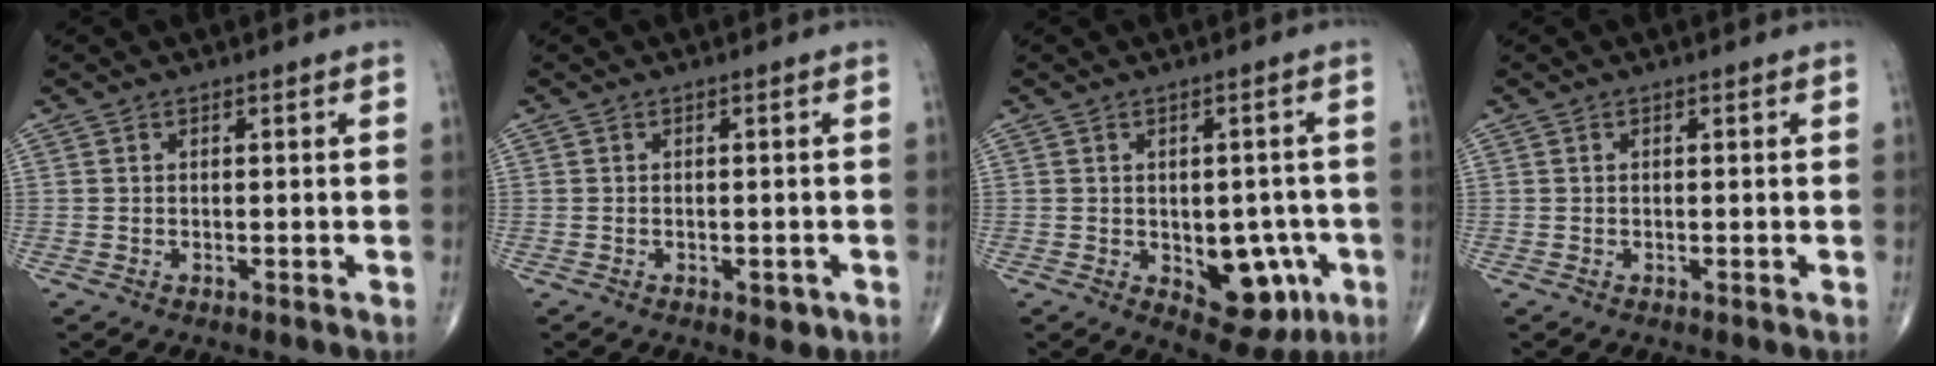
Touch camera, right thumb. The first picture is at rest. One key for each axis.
{"total": 2.1, "fx": -0.9, "fy": 1.2, "fz": 1.5, "tx": -0.013, "ty": 0.002, "tz": -0.007}
{"total": 10.5, "fx": -3.0, "fy": 6.3, "fz": 7.8, "tx": -0.053, "ty": 0.009, "tz": -0.025}
{"total": 0.0}